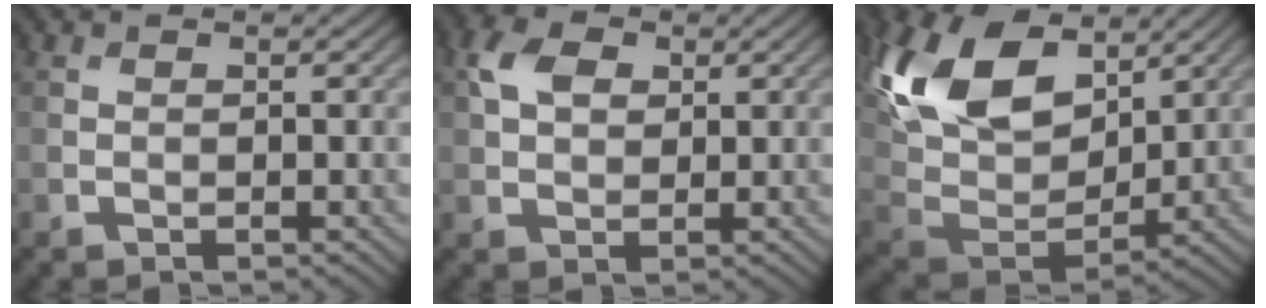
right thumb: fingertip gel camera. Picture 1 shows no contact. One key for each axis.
{"total": 4.4, "fx": 1.5, "fy": 3.1, "fz": 2.7, "tx": -0.064, "ty": 0.010, "tz": 0.024}
{"total": 15.8, "fx": 7.8, "fy": 9.2, "fz": 10.2, "tx": -0.238, "ty": 0.022, "tz": 0.142}